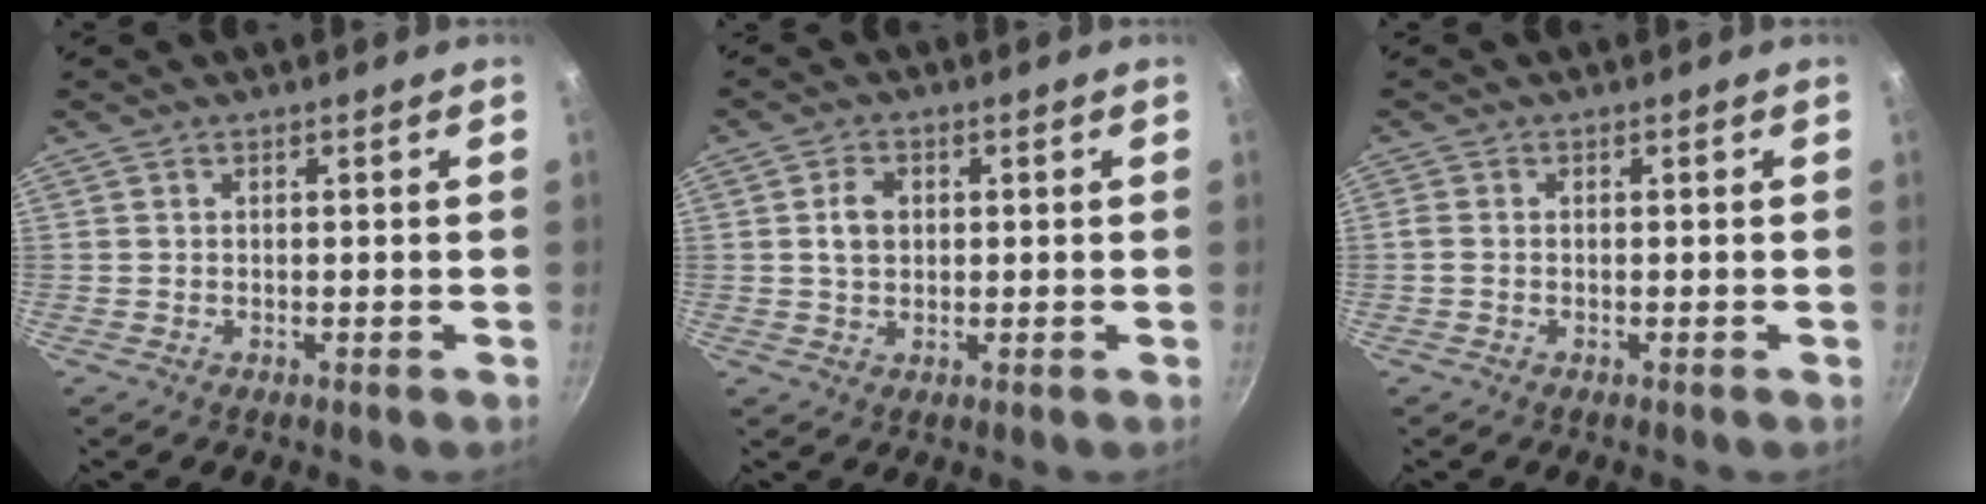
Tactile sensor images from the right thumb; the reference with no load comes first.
{"total": 4.2, "force": [0.7, 3.1, 2.8], "torque": [-0.039, 0.001, 0.011]}
{"total": 1.2, "force": [-0.2, 0.8, 0.8], "torque": [-0.021, 0.002, -0.006]}